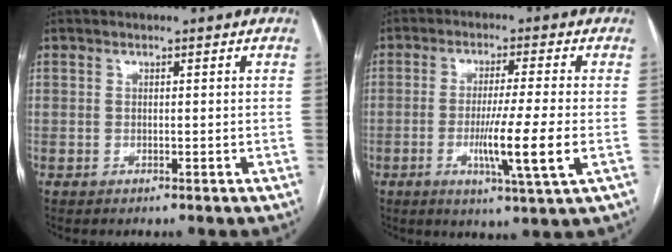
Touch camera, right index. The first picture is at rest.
{"total": 9.5, "force": [-2.2, -1.0, 9.2], "torque": [-0.161, -0.026, -0.040]}